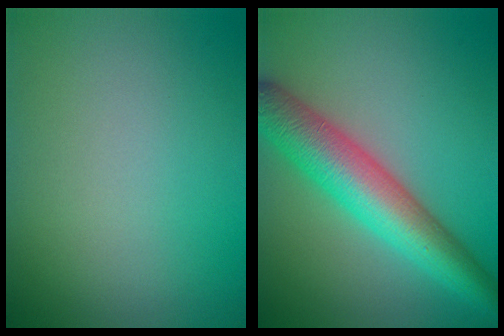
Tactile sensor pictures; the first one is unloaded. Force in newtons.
{"total": 7.6, "press": 7.6, "slide": 0.1}